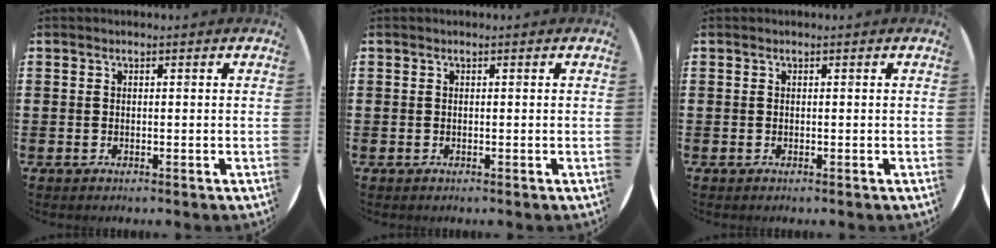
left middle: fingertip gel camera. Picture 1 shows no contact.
{"total": 0.0}
{"total": 0.0}